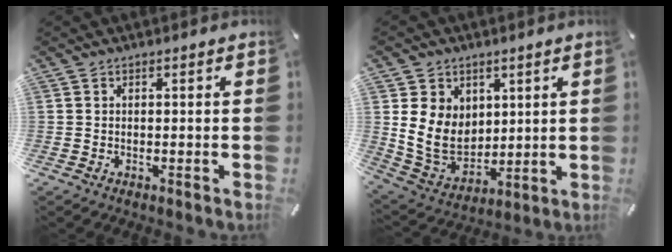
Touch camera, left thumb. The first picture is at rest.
{"total": 11.0, "force": [2.3, 9.7, 4.8], "torque": [-0.103, -0.016, 0.050]}